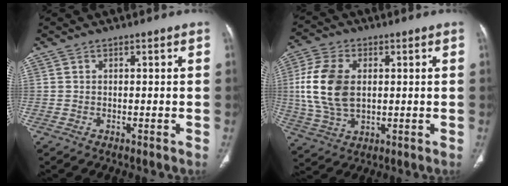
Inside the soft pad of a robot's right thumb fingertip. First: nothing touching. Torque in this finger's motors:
{"motor_torque": [1.52, 1.57, 0.97, -1.18, 0.30]}